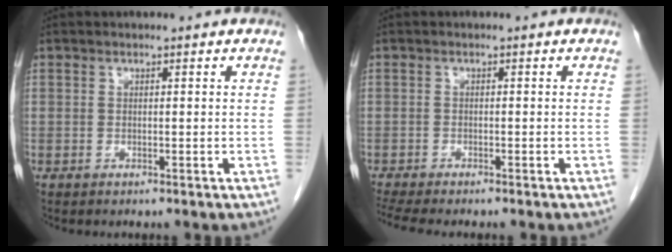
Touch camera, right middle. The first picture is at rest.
{"total": 5.4, "force": [-4.7, 0.6, 2.7], "torque": [-0.041, -0.007, -0.076]}